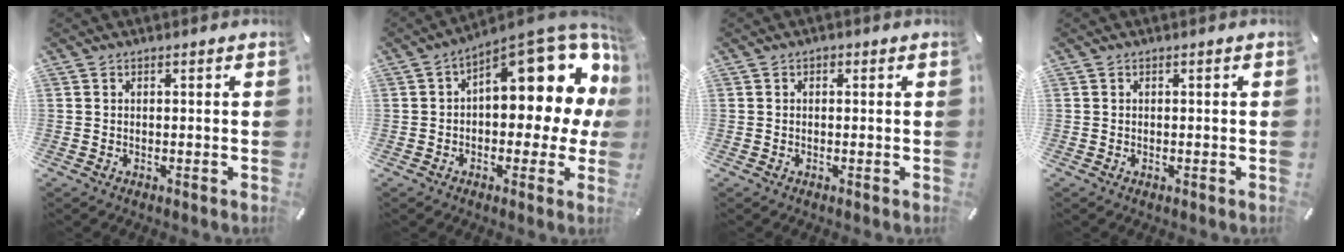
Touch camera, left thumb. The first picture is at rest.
{"total": 17.8, "force": [7.3, 8.5, 13.8], "torque": [-0.165, -0.063, 0.118]}
{"total": 0.6, "force": [-0.1, 0.5, 0.2], "torque": [-0.003, 0.005, -0.003]}
{"total": 0.0}